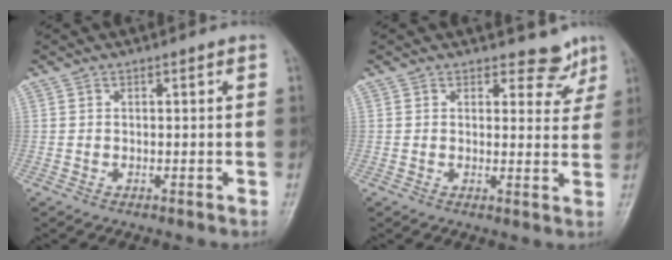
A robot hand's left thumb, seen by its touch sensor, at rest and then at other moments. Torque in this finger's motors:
{"motor_torque": [-0.12, -0.12, -0.40, 0.04, 0.04]}